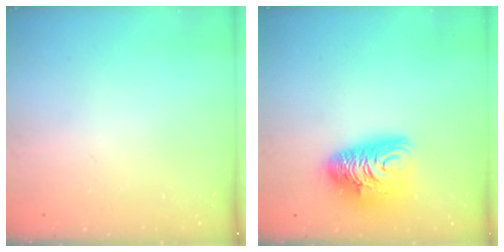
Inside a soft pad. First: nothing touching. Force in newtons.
{"total": 13.0, "press": 12.9, "slide": 1.6}